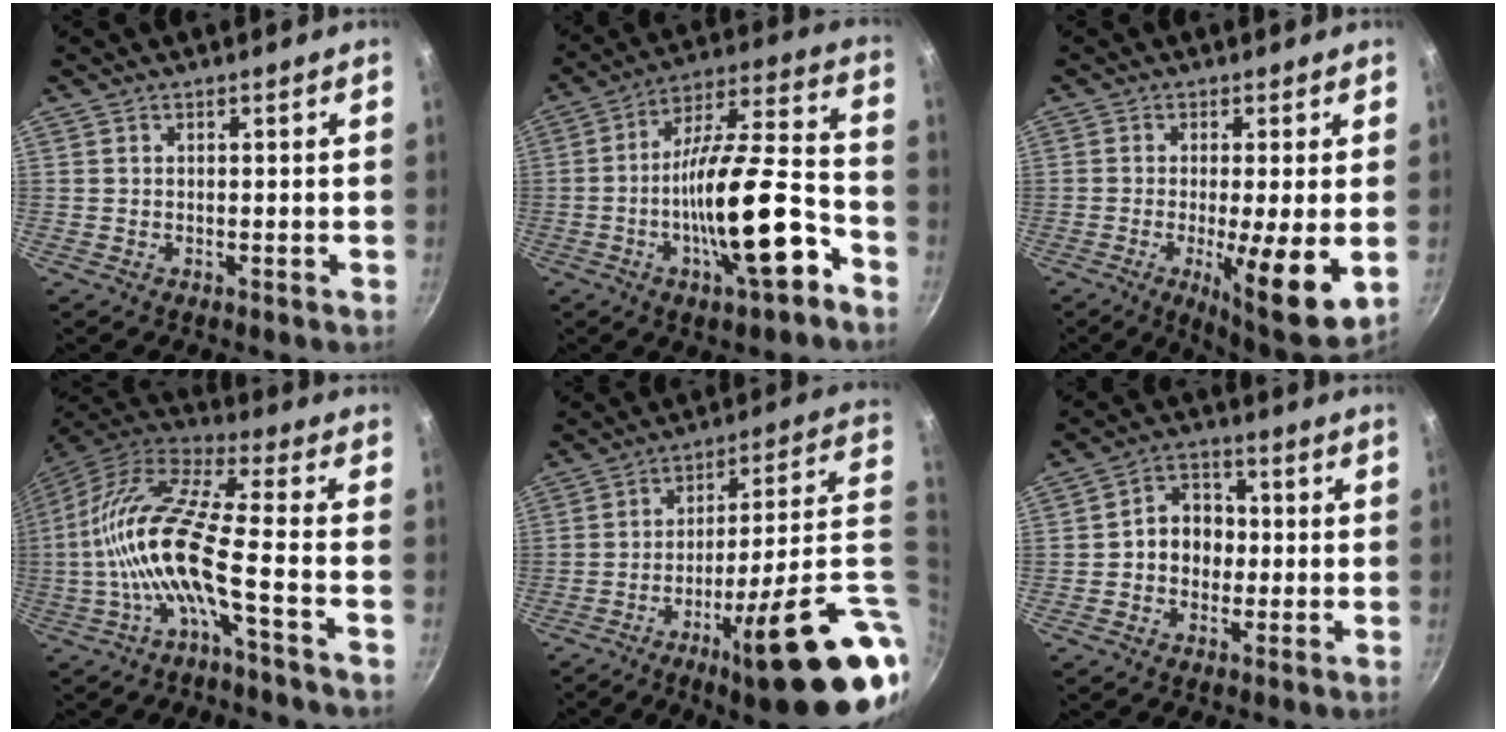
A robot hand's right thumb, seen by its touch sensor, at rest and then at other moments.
{"total": 19.6, "force": [-7.9, 5.8, 17.0], "torque": [-0.248, 0.056, -0.133]}
{"total": 12.2, "force": [-2.1, 2.0, 11.9], "torque": [-0.179, -0.015, -0.026]}
{"total": 15.8, "force": [-4.5, 3.4, 14.8], "torque": [-0.297, 0.044, -0.098]}
{"total": 26.2, "force": [-8.4, 4.8, 24.3], "torque": [-0.296, 0.030, -0.124]}
{"total": 7.9, "force": [-0.5, 6.6, 4.4], "torque": [-0.029, 0.020, -0.019]}